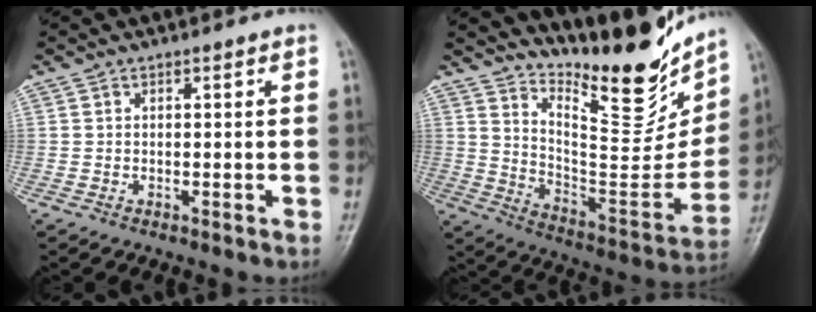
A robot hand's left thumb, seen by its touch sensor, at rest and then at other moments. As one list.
[{"total": 21.9, "force": [17.5, 6.2, 11.6], "torque": [-0.132, -0.131, 0.278]}]